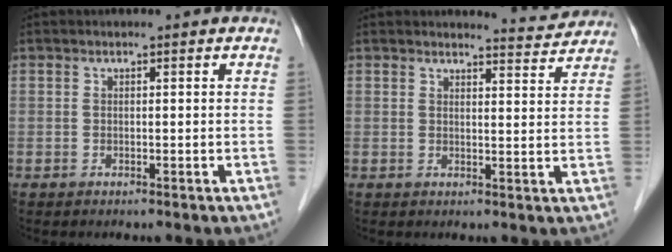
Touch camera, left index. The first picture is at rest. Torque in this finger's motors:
{"motor_torque": [0.64, -0.67, 0.07, 0.00]}